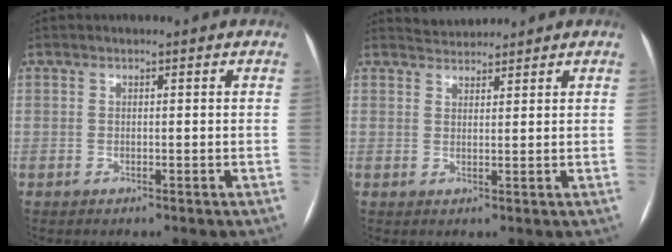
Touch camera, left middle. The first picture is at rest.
{"total": 2.4, "force": [2.4, 0.1, -0.4], "torque": [-0.002, 0.012, 0.047]}